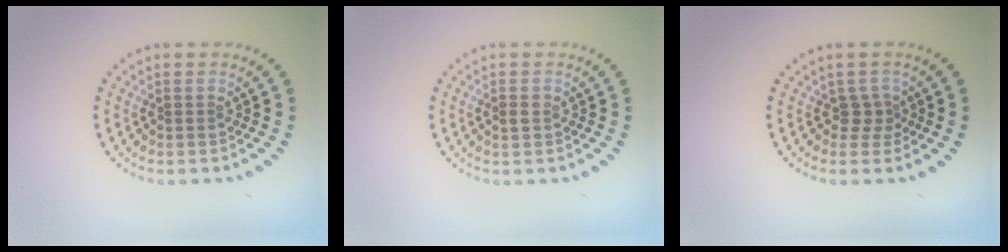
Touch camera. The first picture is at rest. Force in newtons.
{"total": 1.0, "press": 1.0, "slide": 0.3}
{"total": 1.7, "press": 1.1, "slide": 1.3}